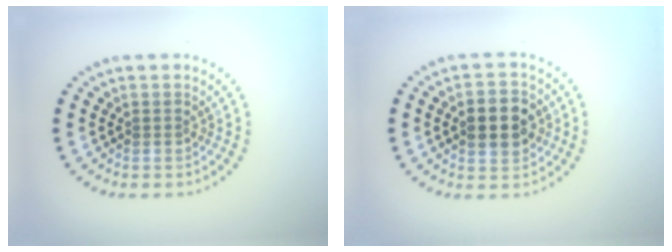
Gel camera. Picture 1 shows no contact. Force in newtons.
{"total": 4.6, "press": 4.6, "slide": 0.2}